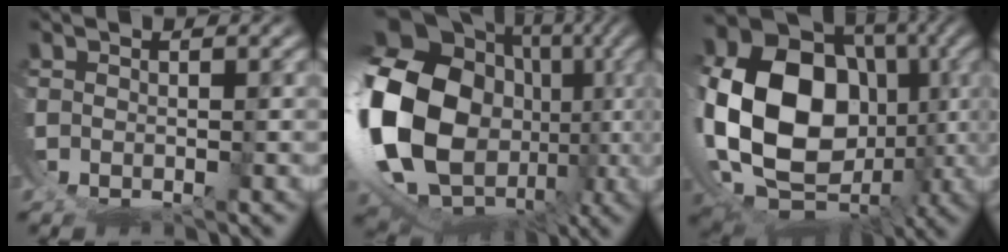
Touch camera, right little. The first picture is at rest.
{"total": 21.9, "force": [-2.5, 17.1, 13.5], "torque": [-0.302, -0.069, -0.025]}
{"total": 19.3, "force": [-2.6, 14.4, 12.6], "torque": [-0.295, -0.091, -0.007]}